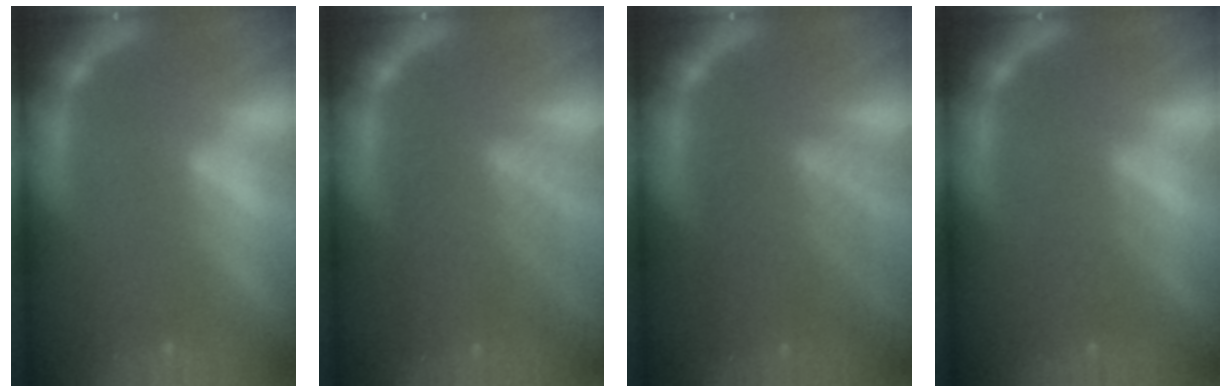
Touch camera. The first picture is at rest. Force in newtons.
{"total": 7.0}
{"total": 7.0}
{"total": 2.5}